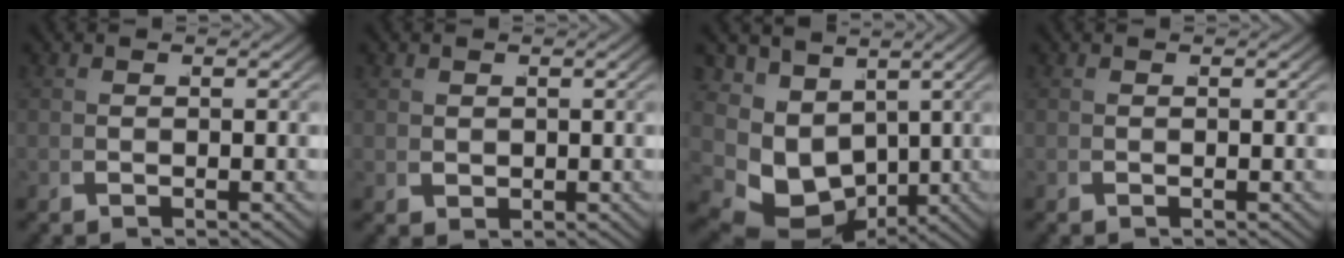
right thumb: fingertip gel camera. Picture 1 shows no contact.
{"total": 1.5, "force": [0.5, 1.4, 0.4], "torque": [-0.016, -0.008, 0.015]}
{"total": 10.7, "force": [-0.9, 8.3, 6.7], "torque": [-0.163, -0.067, 0.016]}
{"total": 0.0}